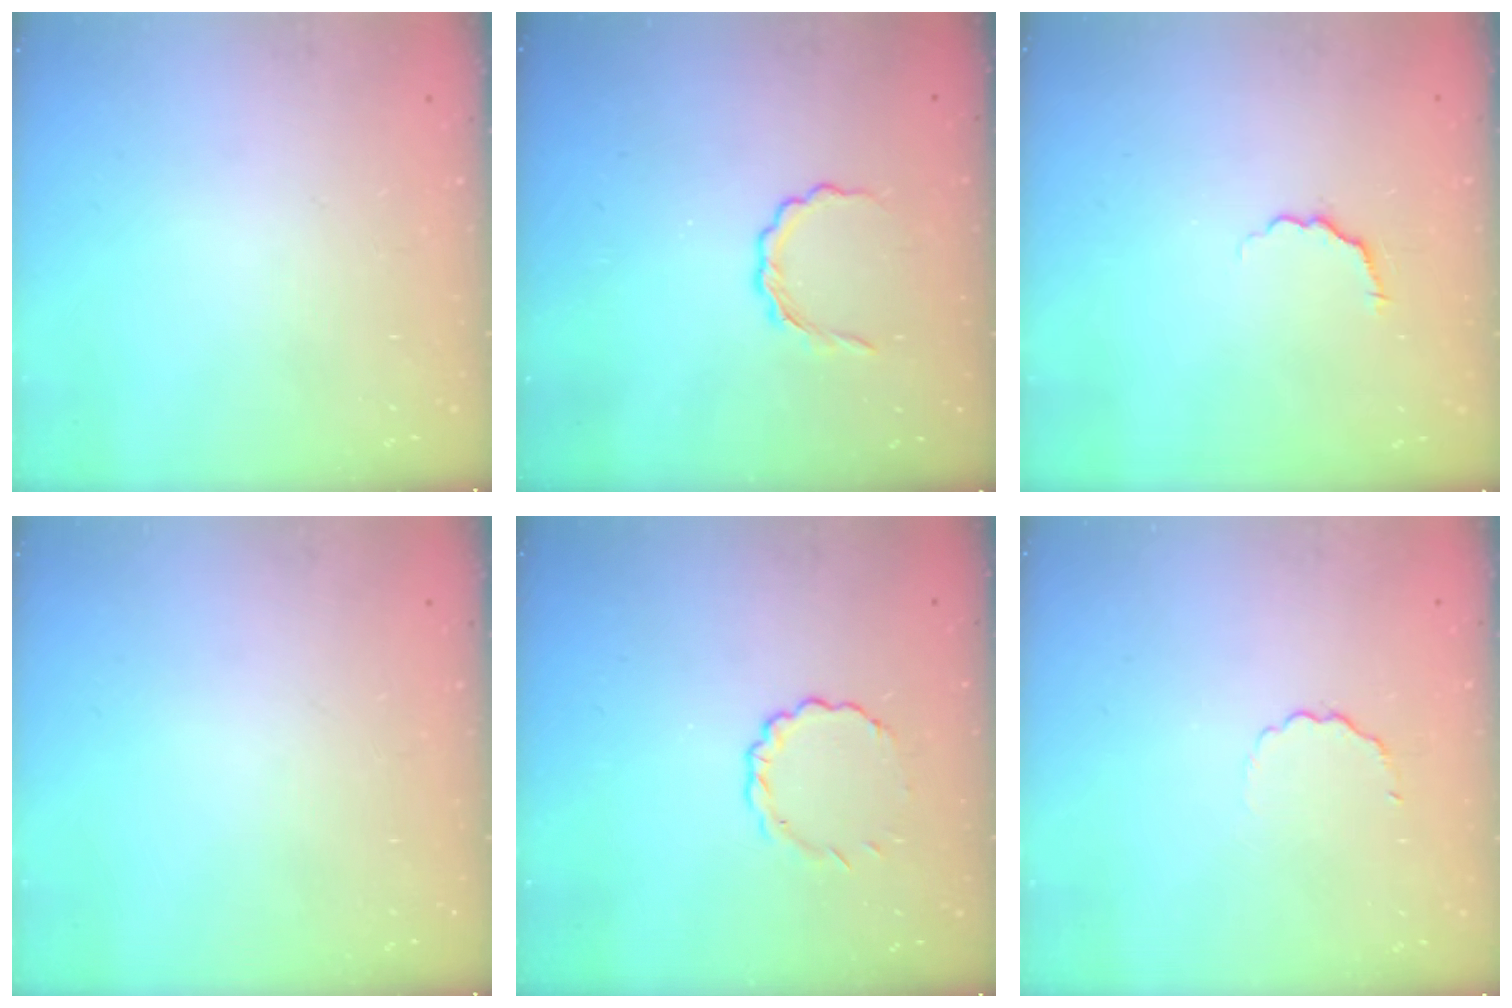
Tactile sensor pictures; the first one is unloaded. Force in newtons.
{"total": 3.9, "press": 3.7, "slide": 1.2}
{"total": 4.0, "press": 3.9, "slide": 0.9}
{"total": 0.0}
{"total": 2.8, "press": 2.7, "slide": 0.9}
{"total": 2.7, "press": 2.5, "slide": 0.9}